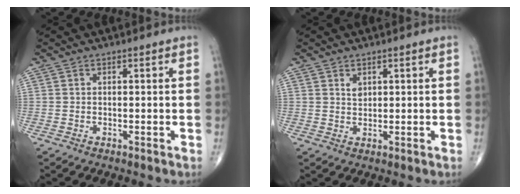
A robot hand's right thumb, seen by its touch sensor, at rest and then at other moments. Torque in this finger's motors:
{"motor_torque": [-0.01, 0.28, 0.21, -0.08, -0.01]}